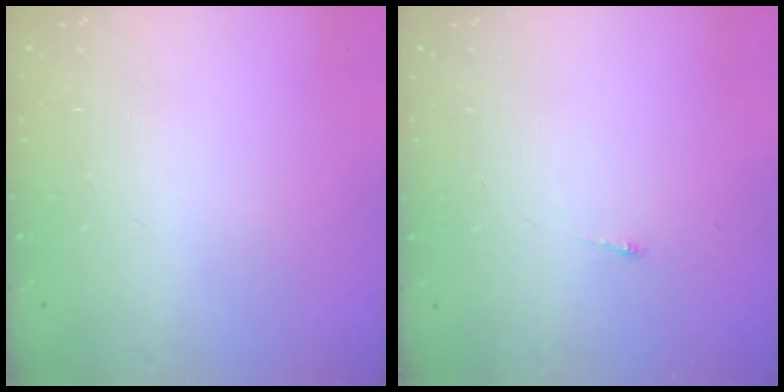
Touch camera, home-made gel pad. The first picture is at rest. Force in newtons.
{"total": 2.6, "press": 2.5, "slide": 0.3}